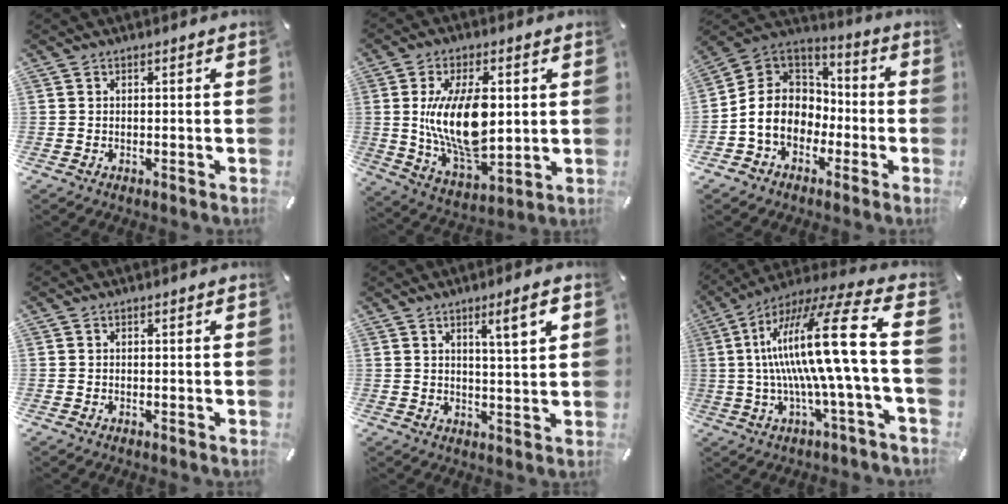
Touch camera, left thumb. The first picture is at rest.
{"total": 16.9, "force": [2.4, 8.9, 14.1], "torque": [-0.285, -0.016, 0.039]}
{"total": 11.8, "force": [-3.6, 10.3, 4.5], "torque": [-0.118, 0.017, -0.065]}
{"total": 0.0}
{"total": 7.1, "force": [3.5, 0.8, 6.2], "torque": [-0.102, -0.007, 0.051]}
{"total": 23.7, "force": [2.1, 2.3, 23.5], "torque": [-0.469, -0.026, 0.012]}